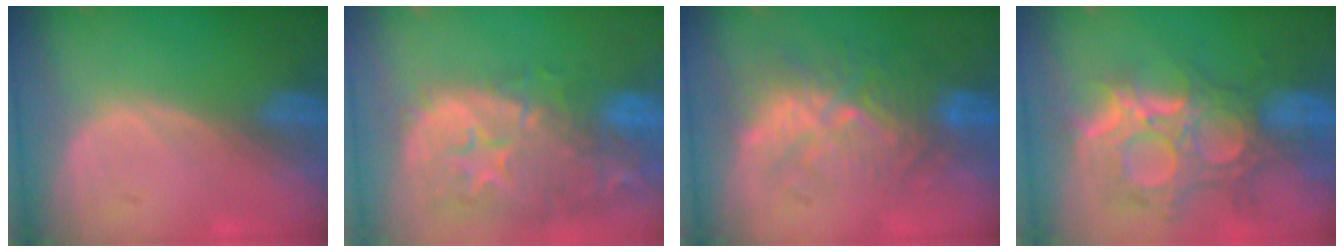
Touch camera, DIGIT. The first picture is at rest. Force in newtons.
{"total": 14.9, "press": 12.0, "slide": 8.9}
{"total": 9.1, "press": 8.7, "slide": 2.7}
{"total": 12.2, "press": 10.7, "slide": 5.8}